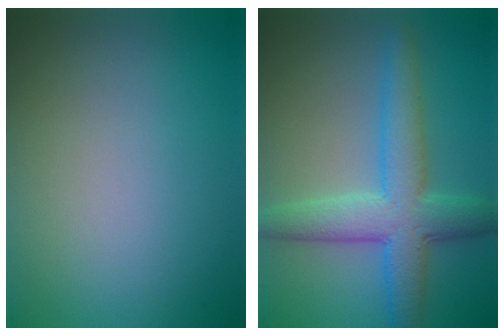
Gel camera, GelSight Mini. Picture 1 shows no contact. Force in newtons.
{"total": 6.1, "press": 6.1, "slide": 0.1}